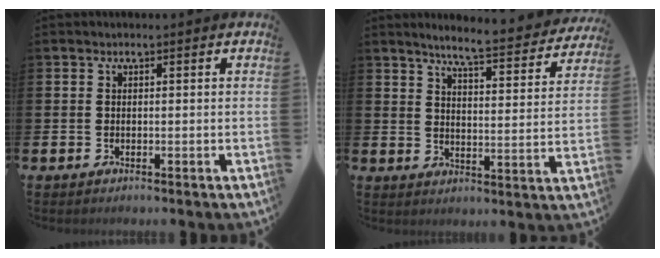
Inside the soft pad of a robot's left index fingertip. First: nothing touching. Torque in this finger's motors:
{"motor_torque": [-0.27, -1.05, 0.40, 0.10]}